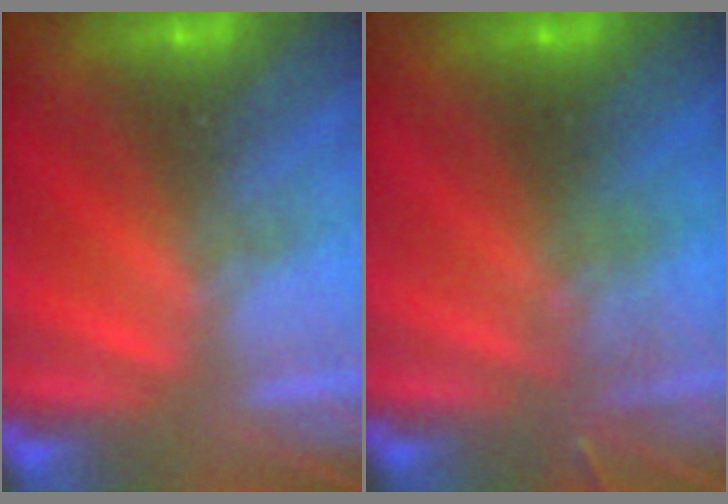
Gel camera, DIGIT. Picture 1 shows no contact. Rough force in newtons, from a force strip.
{"total": 2.7}